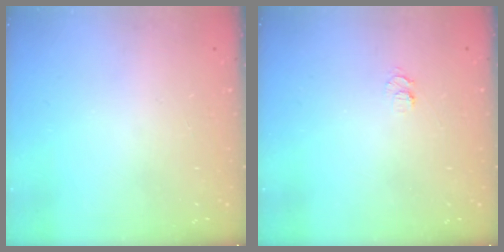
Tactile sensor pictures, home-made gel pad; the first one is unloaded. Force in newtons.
{"total": 4.4, "press": 4.4, "slide": 0.5}